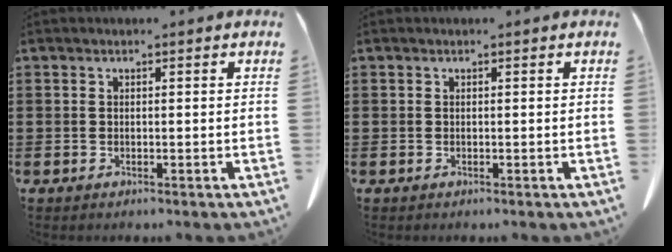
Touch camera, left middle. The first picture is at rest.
{"total": 0.0}